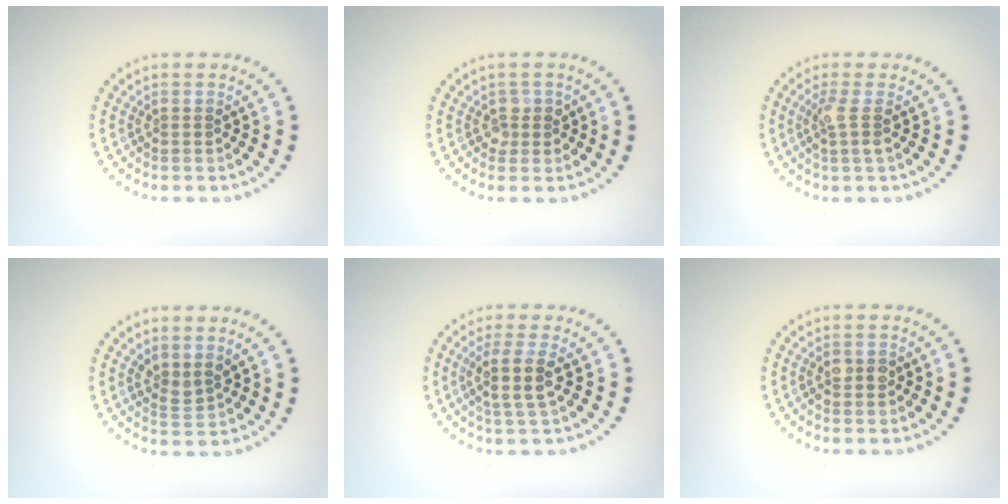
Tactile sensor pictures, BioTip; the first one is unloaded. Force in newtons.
{"total": 1.4, "press": 1.2, "slide": 0.7}
{"total": 1.8, "press": 1.5, "slide": 1.1}
{"total": 1.7, "press": 1.3, "slide": 1.1}
{"total": 2.8, "press": 2.5, "slide": 1.4}
{"total": 1.6, "press": 1.6, "slide": 0.3}